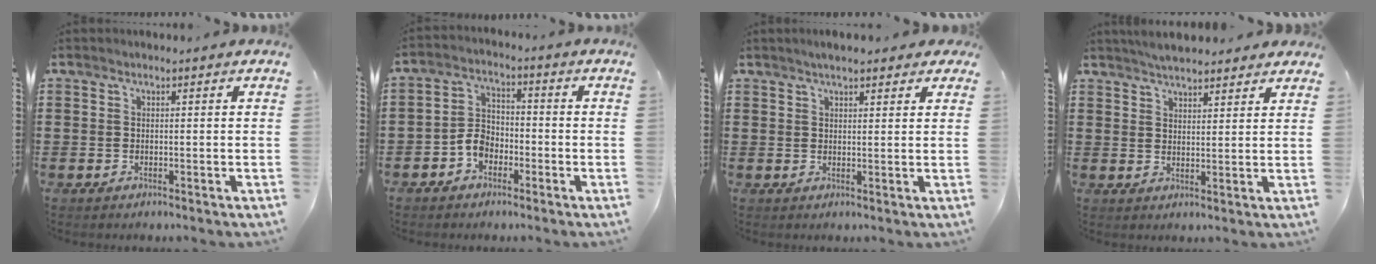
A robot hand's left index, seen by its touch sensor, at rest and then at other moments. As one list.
[{"total": 4.4, "force": [-2.4, 3.0, 2.1], "torque": [-0.058, 0.008, -0.053]}, {"total": 3.1, "force": [2.4, 0.8, 1.8], "torque": [-0.040, 0.007, 0.044]}, {"total": 4.0, "force": [3.8, 0.7, 1.1], "torque": [-0.030, -0.002, 0.071]}]